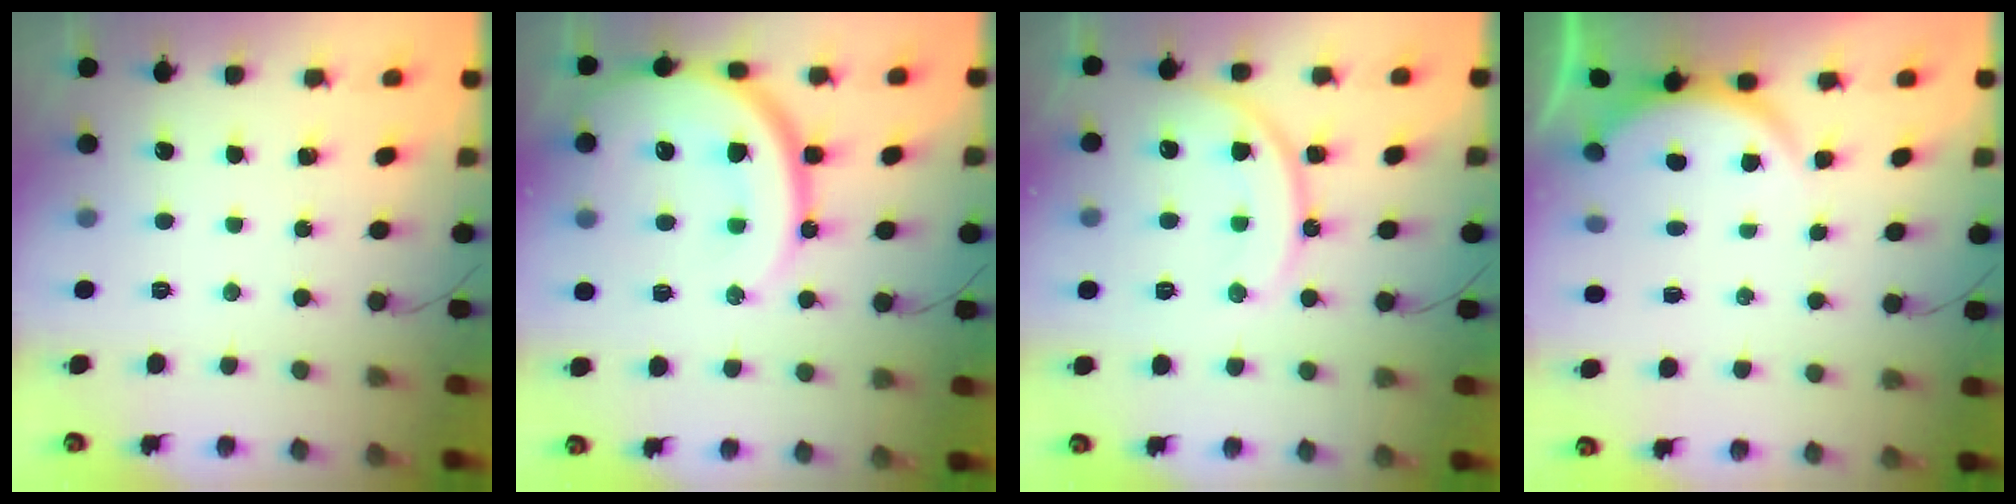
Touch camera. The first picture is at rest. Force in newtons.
{"total": 22.3, "press": 22.2, "slide": 2.4}
{"total": 14.1, "press": 14.1, "slide": 1.3}
{"total": 2.9, "press": 2.8, "slide": 0.6}